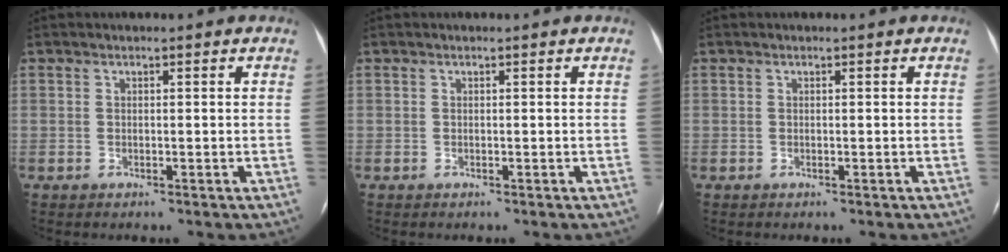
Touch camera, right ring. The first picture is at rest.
{"total": 0.0}
{"total": 0.0}